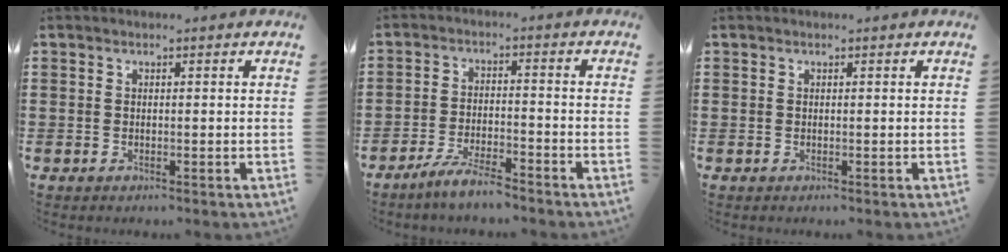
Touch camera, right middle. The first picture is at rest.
{"total": 5.1, "force": [-4.6, 0.5, 2.2], "torque": [-0.049, -0.002, -0.090]}
{"total": 0.0}